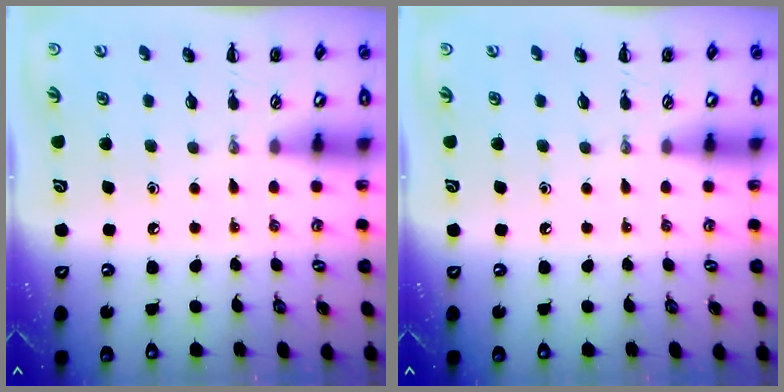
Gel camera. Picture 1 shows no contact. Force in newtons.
{"total": 0.0}